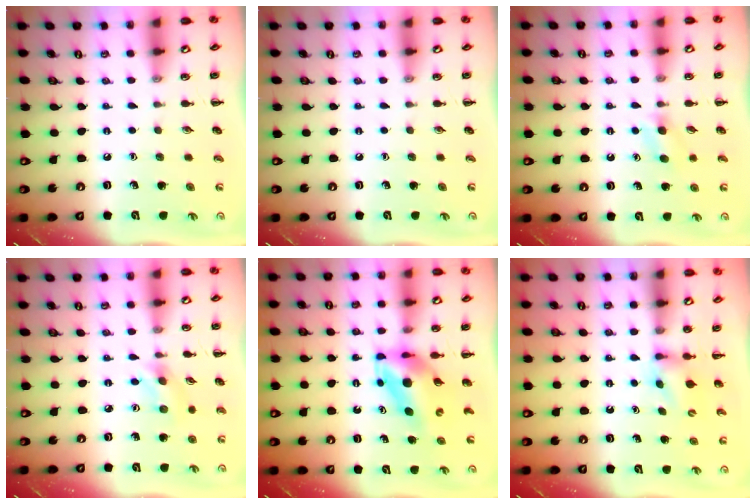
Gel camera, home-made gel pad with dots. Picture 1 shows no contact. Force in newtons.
{"total": 0.0}
{"total": 3.3, "press": 3.0, "slide": 1.3}
{"total": 2.7, "press": 2.6, "slide": 0.8}
{"total": 6.8, "press": 6.6, "slide": 1.6}
{"total": 4.4, "press": 4.2, "slide": 1.2}